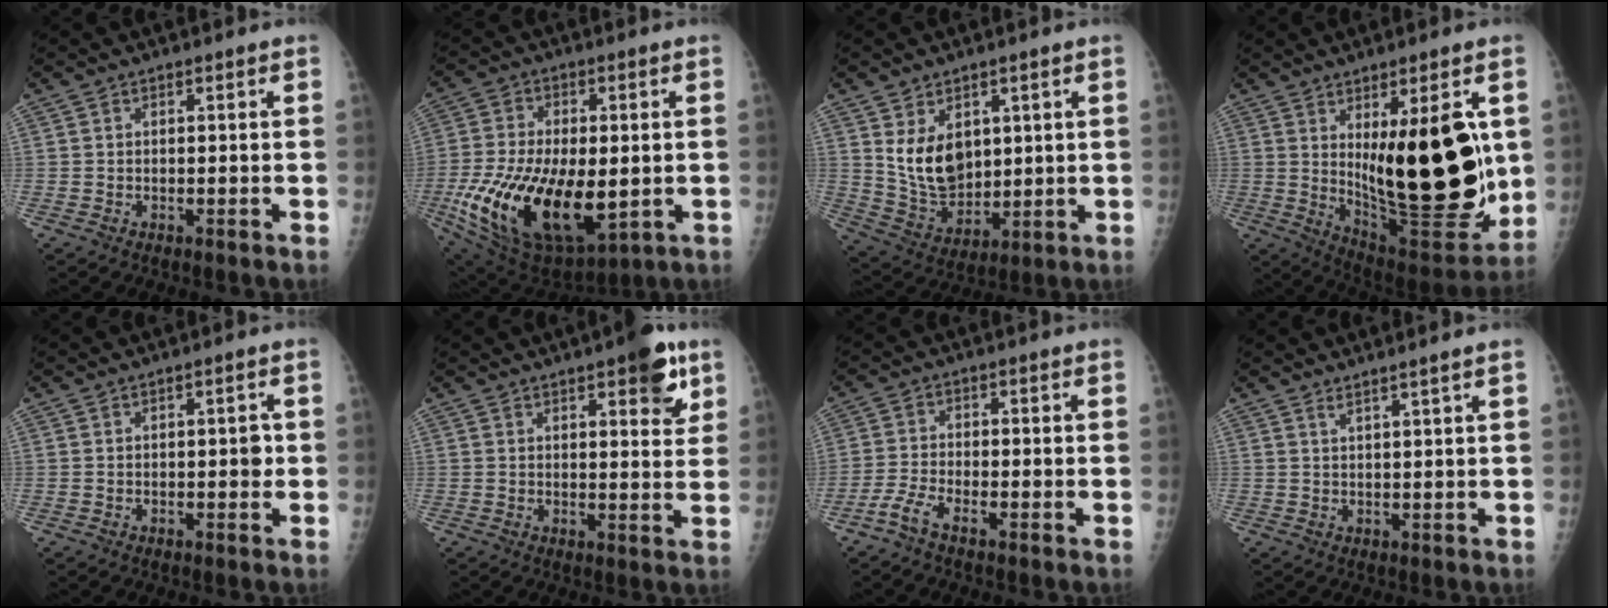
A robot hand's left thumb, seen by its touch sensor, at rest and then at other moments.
{"total": 25.4, "force": [-4.9, 13.1, 21.2], "torque": [-0.423, -0.030, -0.059]}
{"total": 10.4, "force": [3.0, 7.2, 6.8], "torque": [-0.087, -0.030, 0.079]}
{"total": 25.2, "force": [2.8, 8.6, 23.6], "torque": [-0.322, -0.065, 0.061]}
{"total": 1.9, "force": [-0.1, 1.0, 1.6], "torque": [-0.008, 0.003, -0.006]}
{"total": 8.5, "force": [4.7, 2.9, 6.5], "torque": [-0.063, -0.019, 0.057]}
{"total": 3.6, "force": [-2.7, 0.5, 2.3], "torque": [-0.063, 0.009, -0.063]}
{"total": 2.1, "force": [1.5, -0.9, 1.1], "torque": [-0.029, -0.021, 0.032]}